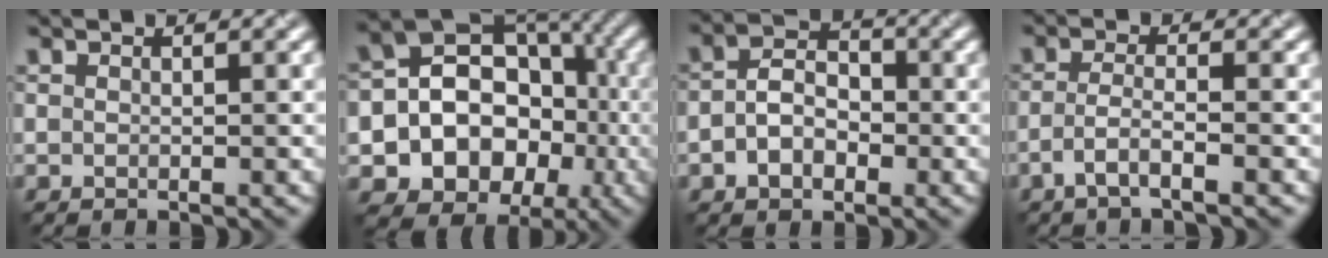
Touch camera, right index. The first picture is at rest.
{"total": 14.0, "force": [-2.4, 12.3, 6.3], "torque": [-0.116, 0.019, -0.053]}
{"total": 3.4, "force": [-0.7, 2.4, 2.3], "torque": [-0.044, 0.012, -0.020]}
{"total": 2.2, "force": [-1.4, 0.1, 1.7], "torque": [-0.037, 0.010, -0.039]}